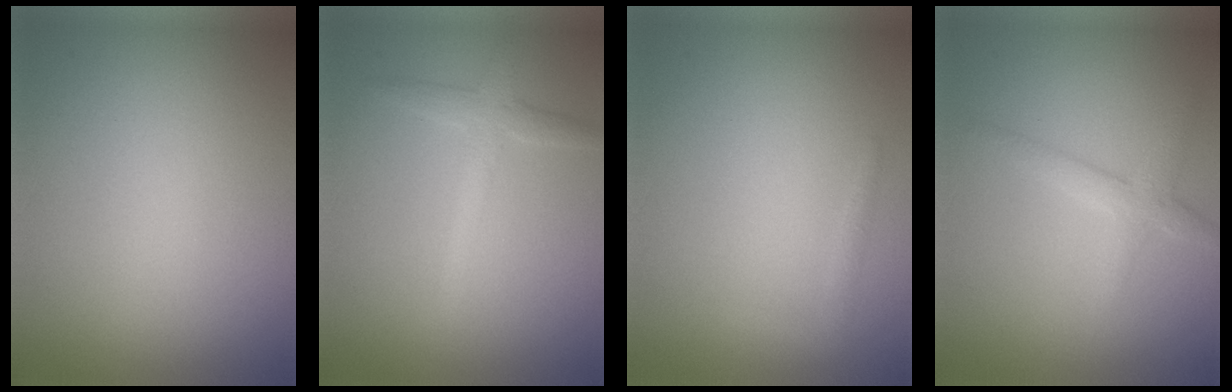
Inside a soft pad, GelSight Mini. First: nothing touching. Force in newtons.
{"total": 2.3, "press": 2.3, "slide": 0.1}
{"total": 0.9, "press": 0.9, "slide": 0.1}
{"total": 2.5, "press": 2.5, "slide": 0.1}